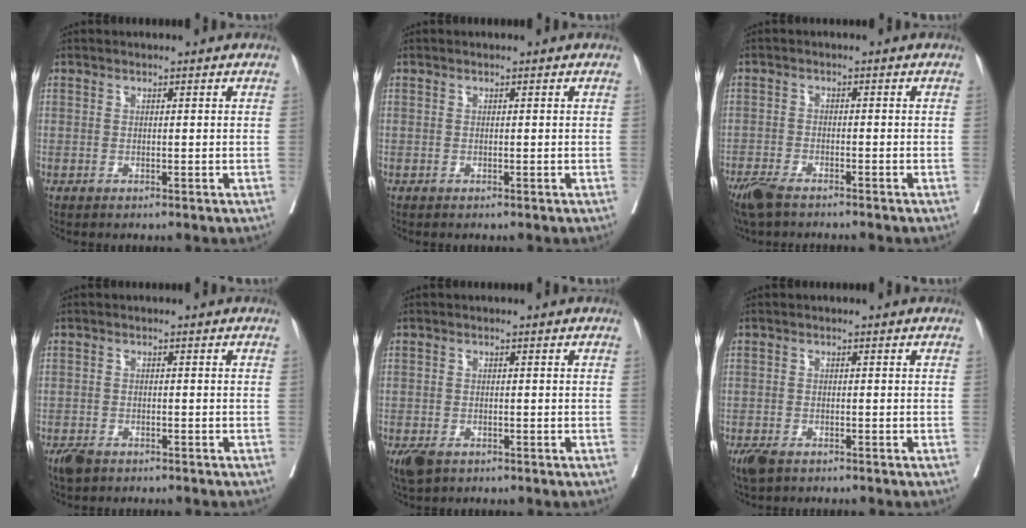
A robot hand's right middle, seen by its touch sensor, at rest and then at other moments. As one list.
[{"total": 0.0}, {"total": 5.5, "force": [-4.4, 1.1, 3.0], "torque": [-0.056, -0.012, -0.079]}, {"total": 4.0, "force": [-3.3, 1.6, 1.7], "torque": [-0.029, -0.006, -0.050]}, {"total": 4.3, "force": [-2.8, 2.4, 2.3], "torque": [-0.047, -0.009, -0.044]}, {"total": 4.6, "force": [-3.5, 1.7, 2.4], "torque": [-0.045, -0.012, -0.055]}]